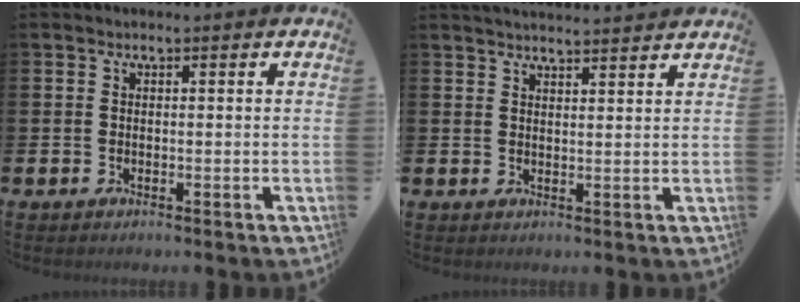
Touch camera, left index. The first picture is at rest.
{"total": 1.3, "force": [1.3, 0.0, 0.2], "torque": [-0.002, -0.004, 0.024]}